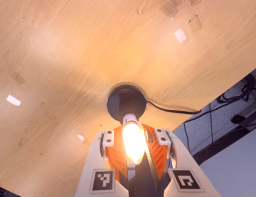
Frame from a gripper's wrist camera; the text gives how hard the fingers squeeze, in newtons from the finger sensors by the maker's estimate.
{"total": 14.4, "left": 13.8, "right": 15.0}